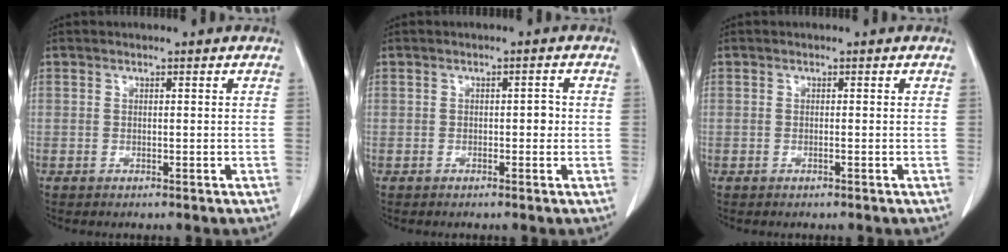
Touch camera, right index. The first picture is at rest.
{"total": 1.5, "force": [-0.2, 0.8, 1.3], "torque": [-0.013, 0.005, -0.004]}
{"total": 0.0}